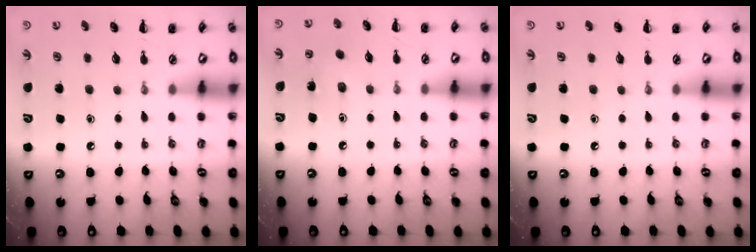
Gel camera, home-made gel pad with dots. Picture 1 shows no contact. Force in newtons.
{"total": 3.4, "press": 3.2, "slide": 0.9}
{"total": 0.0}